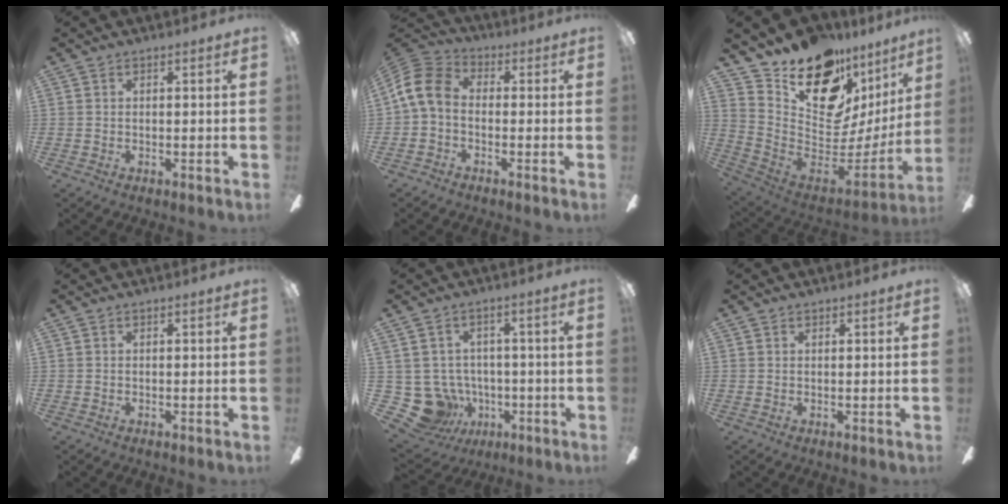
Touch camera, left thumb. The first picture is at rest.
{"total": 10.1, "force": [-0.4, 7.2, 7.1], "torque": [-0.172, 0.012, -0.009]}
{"total": 20.7, "force": [14.1, 11.4, 9.9], "torque": [-0.150, -0.103, 0.263]}
{"total": 0.0}
{"total": 10.1, "force": [-2.1, 9.4, 2.9], "torque": [-0.092, 0.005, -0.027]}
{"total": 0.6, "force": [0.6, 0.1, -0.2], "torque": [0.004, -0.001, 0.012]}